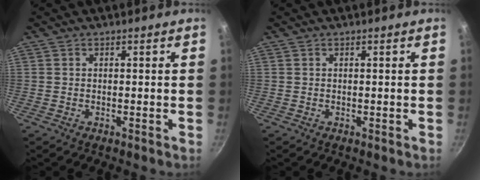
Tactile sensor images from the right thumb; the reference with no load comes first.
{"total": 0.0}